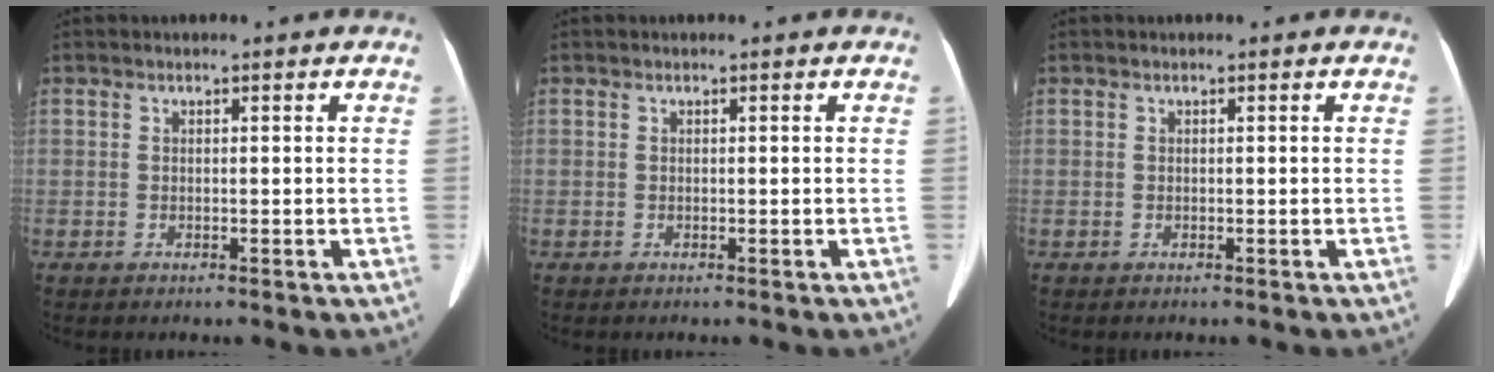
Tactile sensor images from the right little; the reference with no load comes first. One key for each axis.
{"total": 0.0}
{"total": 0.0}